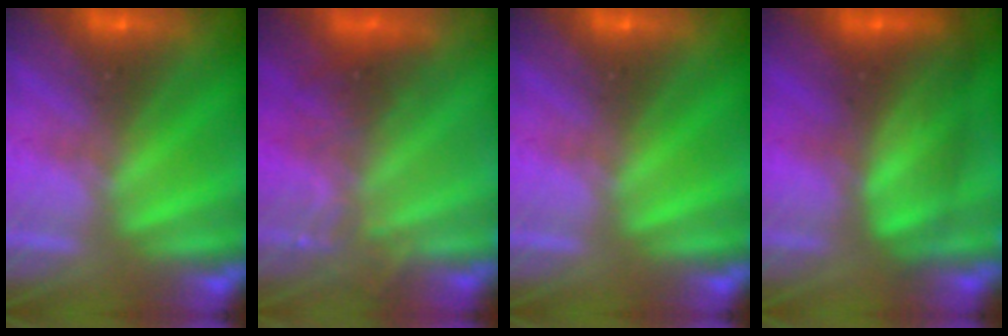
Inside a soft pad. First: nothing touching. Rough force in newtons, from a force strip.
{"total": 3.3}
{"total": 0.0}
{"total": 6.7}